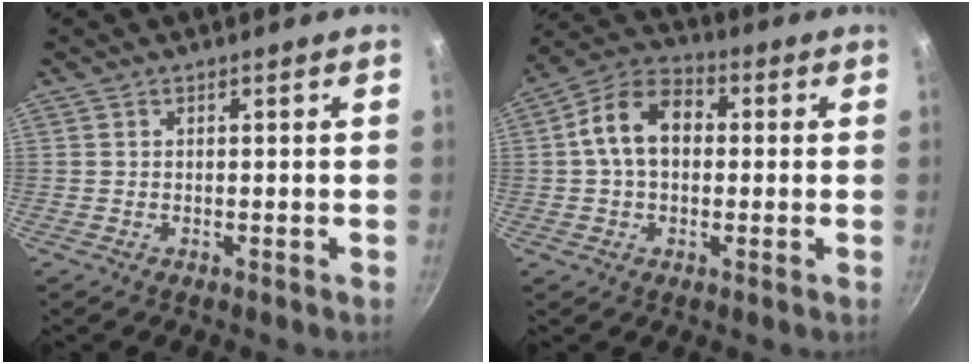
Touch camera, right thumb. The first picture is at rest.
{"total": 11.2, "force": [0.9, 7.8, 7.9], "torque": [-0.112, 0.031, -0.003]}